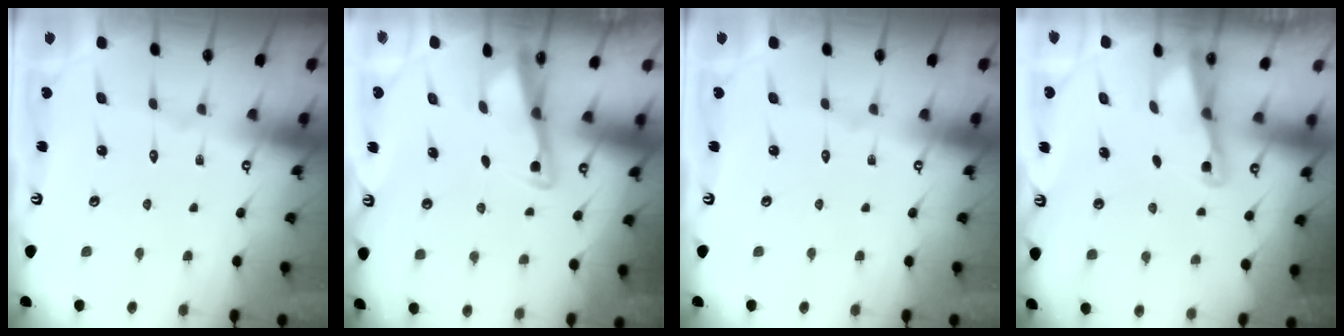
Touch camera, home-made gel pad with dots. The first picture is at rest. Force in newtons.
{"total": 2.9, "press": 2.9, "slide": 0.3}
{"total": 0.0}
{"total": 1.4, "press": 1.4, "slide": 0.2}